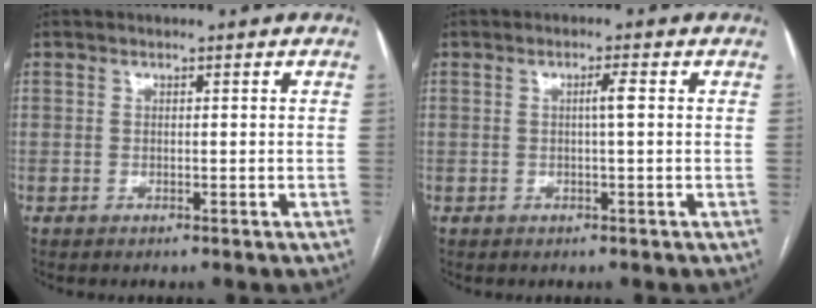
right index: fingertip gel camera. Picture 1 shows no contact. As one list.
[{"total": 1.8, "force": [0.3, -0.2, 1.8], "torque": [-0.031, 0.002, 0.004]}]